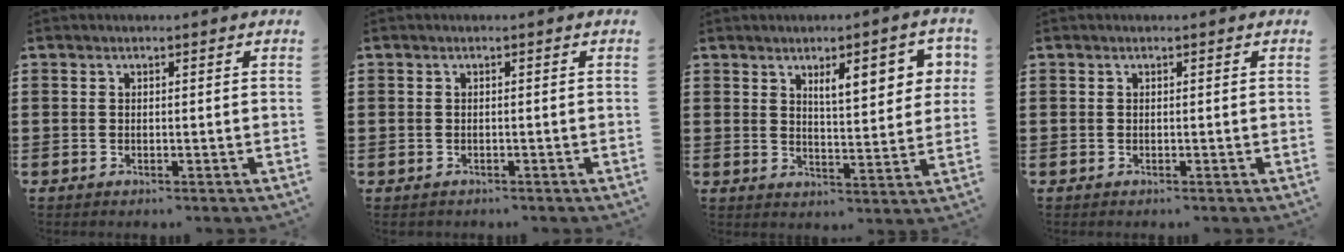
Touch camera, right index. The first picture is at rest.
{"total": 0.6, "force": [-0.3, 0.5, 0.0], "torque": [-0.002, 0.002, -0.007]}
{"total": 7.2, "force": [3.5, 2.1, 6.0], "torque": [-0.090, -0.007, 0.051]}
{"total": 0.0}